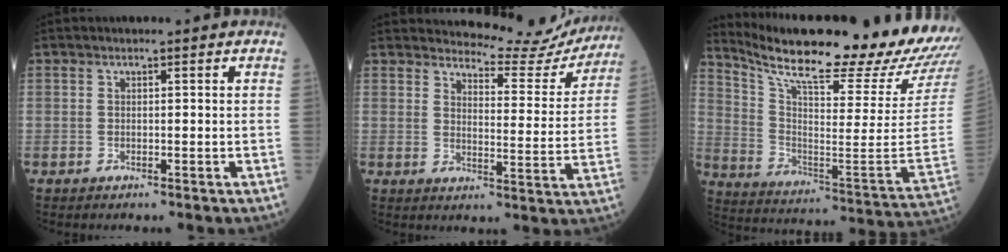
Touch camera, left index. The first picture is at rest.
{"total": 13.6, "force": [13.4, 2.1, 1.3], "torque": [-0.007, -0.053, 0.150]}
{"total": 29.7, "force": [26.3, 1.4, 13.6], "torque": [-0.237, -0.097, 0.369]}